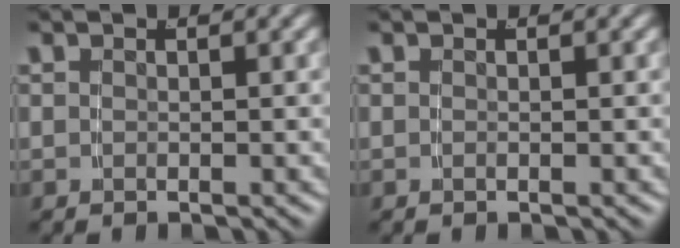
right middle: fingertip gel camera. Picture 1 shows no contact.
{"total": 0.0}